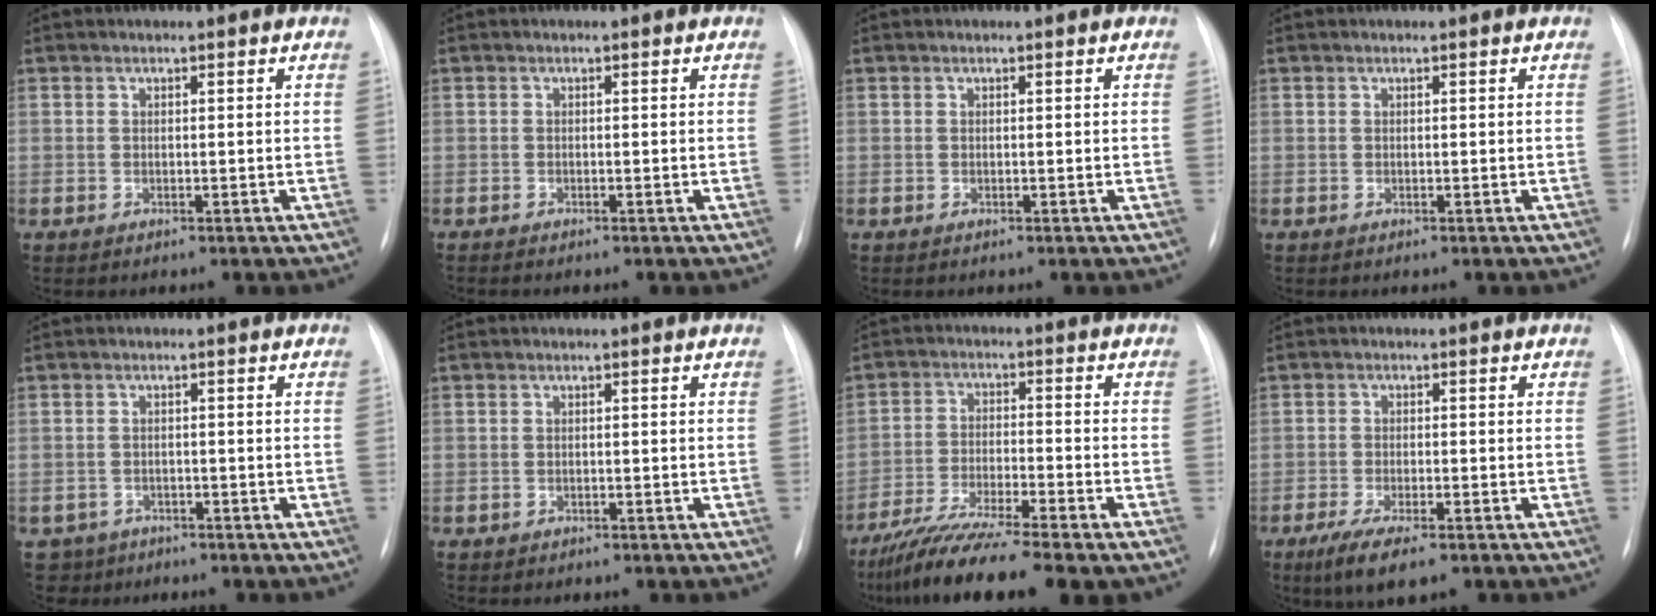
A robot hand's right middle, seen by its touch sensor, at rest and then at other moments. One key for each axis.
{"total": 0.8, "fx": -0.8, "fy": 0.0, "fz": 0.4, "tx": -0.007, "ty": -0.002, "tz": -0.012}
{"total": 0.0}
{"total": 0.0}
{"total": 4.1, "fx": -2.8, "fy": 2.8, "fz": -0.6, "tx": 0.013, "ty": 0.005, "tz": -0.046}
{"total": 0.6, "fx": -0.4, "fy": 0.4, "fz": 0.0, "tx": -0.008, "ty": 0.003, "tz": -0.007}
{"total": 12.4, "fx": -9.9, "fy": 0.4, "fz": 7.4, "tx": -0.124, "ty": -0.033, "tz": -0.164}
{"total": 6.7, "fx": -4.4, "fy": 1.5, "fz": 4.8, "tx": -0.086, "ty": -0.017, "tz": -0.068}